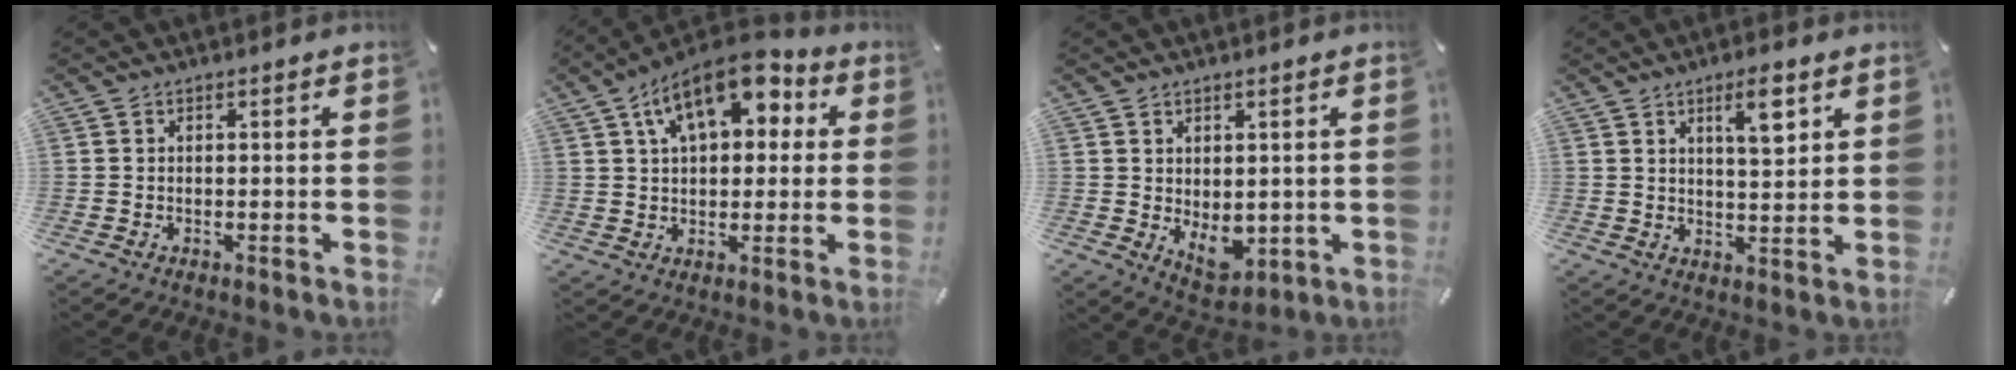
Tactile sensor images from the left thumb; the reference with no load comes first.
{"total": 14.2, "force": [6.7, 7.7, 9.9], "torque": [-0.158, -0.018, 0.115]}
{"total": 5.4, "force": [0.1, 4.2, 3.5], "torque": [-0.034, -0.005, 0.005]}
{"total": 7.8, "force": [4.0, 2.3, 6.2], "torque": [-0.092, -0.016, 0.060]}